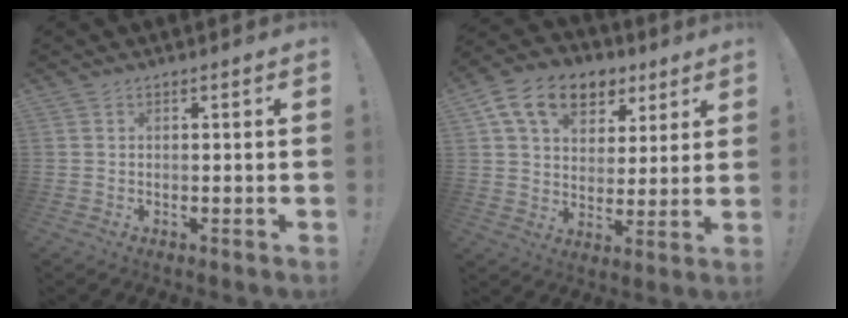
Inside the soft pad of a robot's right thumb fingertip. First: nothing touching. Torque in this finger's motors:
{"motor_torque": [0.24, 0.99, 0.42, -0.15, 0.10]}